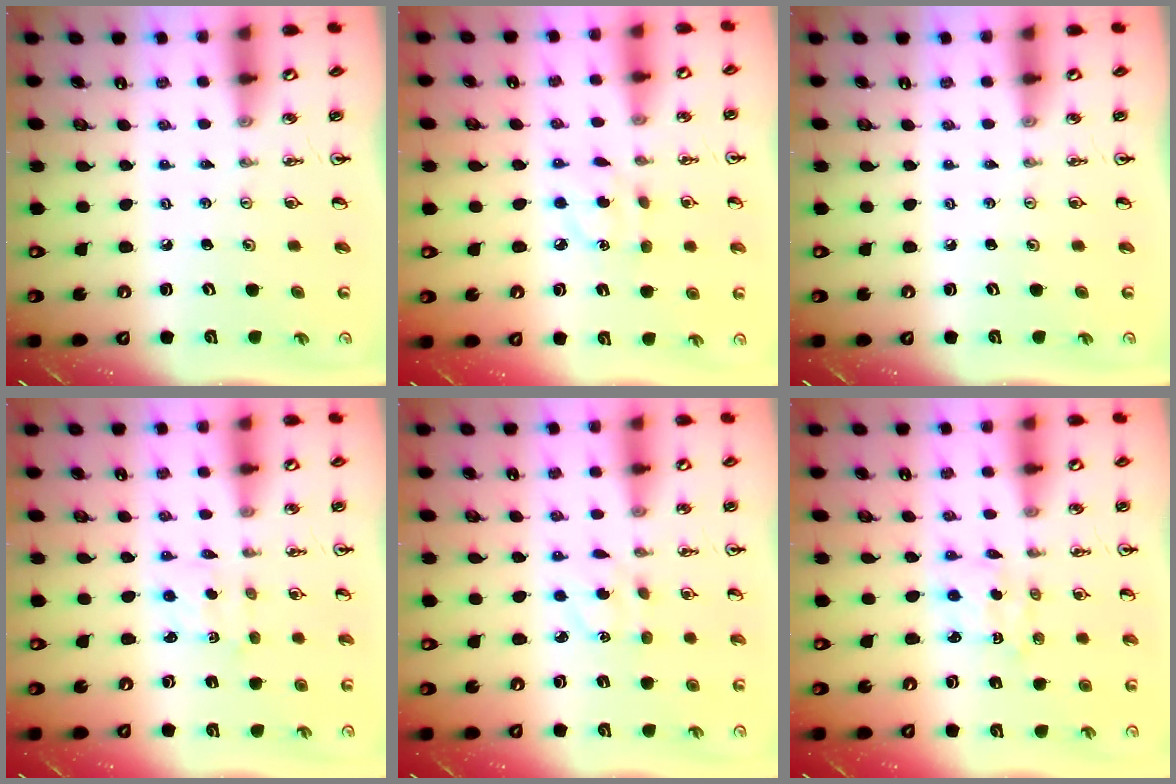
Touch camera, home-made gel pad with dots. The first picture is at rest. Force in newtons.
{"total": 4.5, "press": 4.5, "slide": 0.6}
{"total": 0.0}
{"total": 1.5, "press": 1.3, "slide": 0.7}
{"total": 3.7, "press": 3.6, "slide": 0.8}
{"total": 2.1, "press": 2.0, "slide": 0.6}